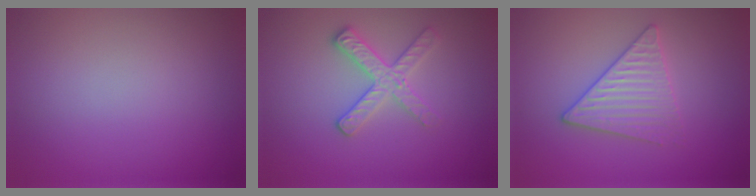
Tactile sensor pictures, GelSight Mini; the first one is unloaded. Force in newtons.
{"total": 2.7, "press": 2.6, "slide": 0.9}
{"total": 3.2, "press": 3.2, "slide": 0.6}